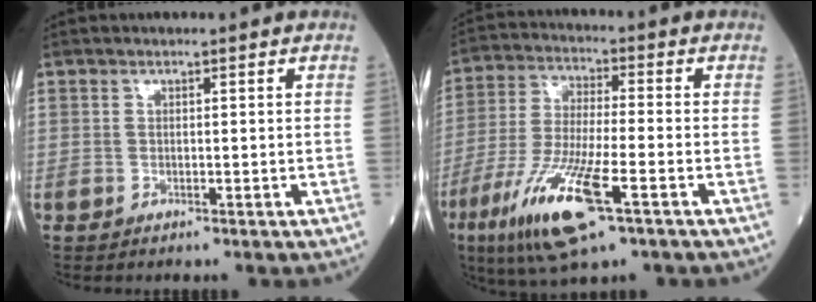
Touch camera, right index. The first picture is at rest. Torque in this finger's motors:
{"motor_torque": [1.39, -0.75, 0.36, 0.21]}